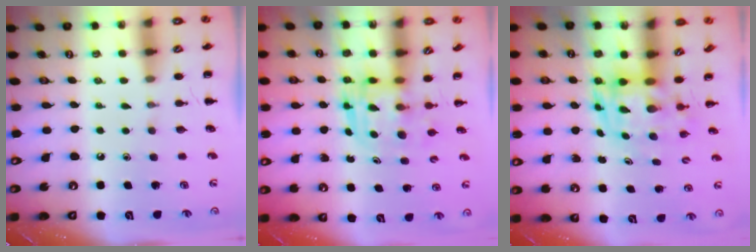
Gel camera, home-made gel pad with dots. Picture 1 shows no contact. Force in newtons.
{"total": 3.0, "press": 3.0, "slide": 0.3}
{"total": 3.7, "press": 3.6, "slide": 0.8}